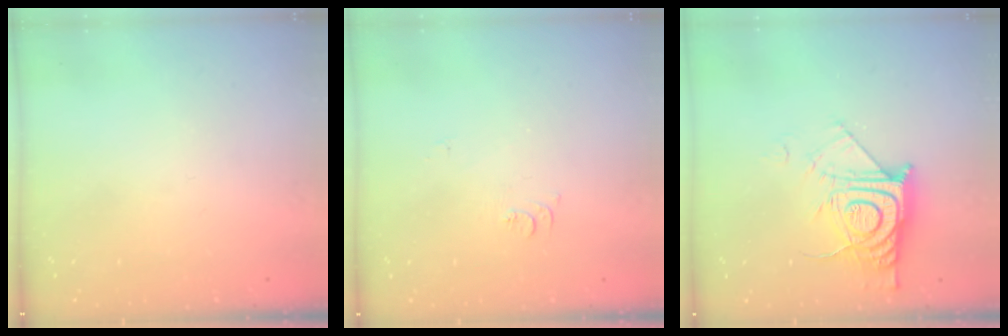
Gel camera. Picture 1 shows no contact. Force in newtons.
{"total": 5.2, "press": 5.1, "slide": 0.6}
{"total": 13.0, "press": 12.9, "slide": 1.1}